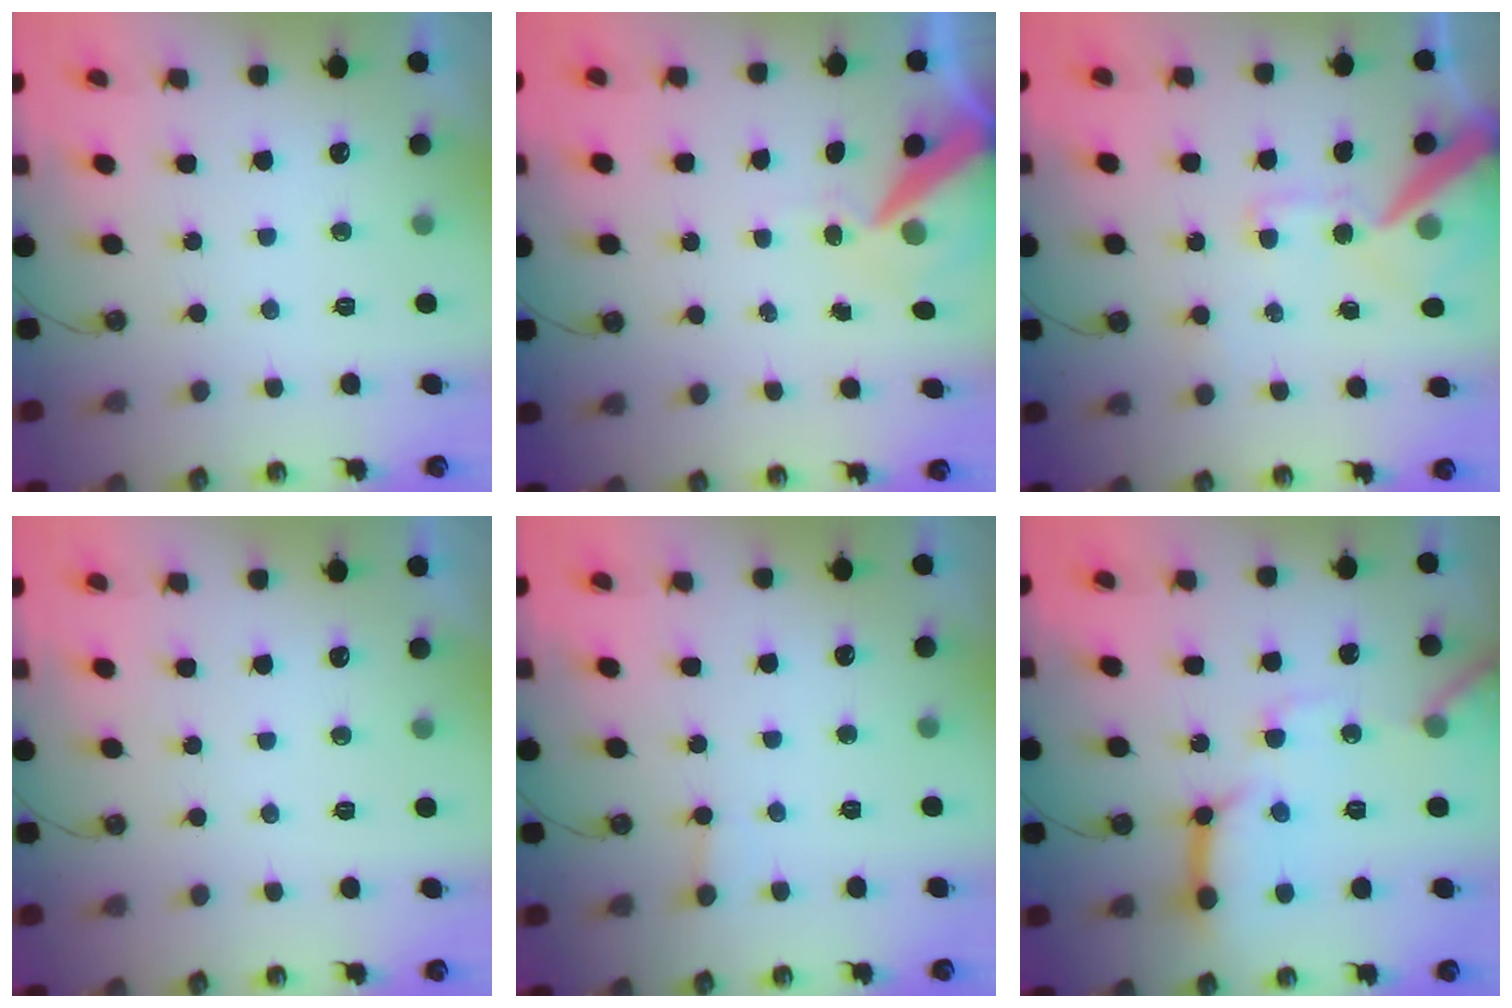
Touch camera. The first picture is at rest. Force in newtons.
{"total": 10.0, "press": 9.9, "slide": 1.4}
{"total": 16.6, "press": 16.5, "slide": 2.2}
{"total": 0.0}
{"total": 1.9, "press": 1.9, "slide": 0.3}
{"total": 16.1, "press": 16.0, "slide": 1.8}